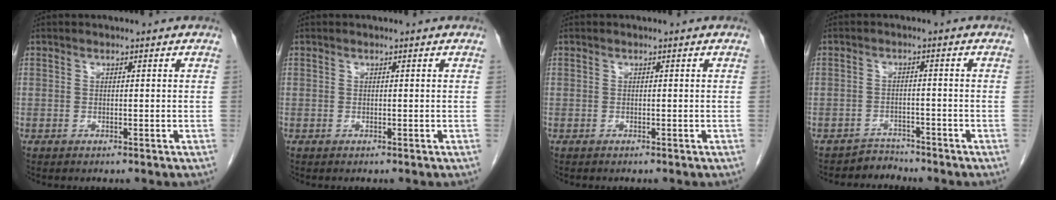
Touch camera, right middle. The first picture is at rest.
{"total": 0.0}
{"total": 0.0}
{"total": 2.6, "force": [-2.3, 0.5, -1.2], "torque": [0.029, -0.001, -0.039]}